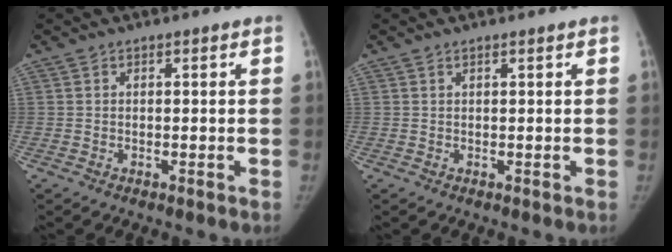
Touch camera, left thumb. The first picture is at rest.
{"total": 0.7, "force": [0.6, 0.0, 0.4], "torque": [-0.010, -0.001, 0.013]}